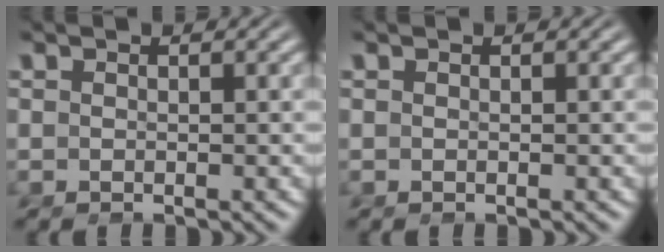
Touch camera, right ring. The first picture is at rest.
{"total": 0.0}